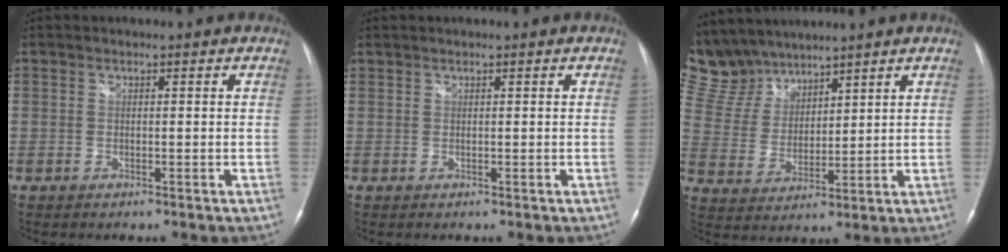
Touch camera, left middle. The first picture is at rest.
{"total": 0.0}
{"total": 11.0, "force": [10.0, 4.4, 1.2], "torque": [-0.044, 0.016, 0.219]}